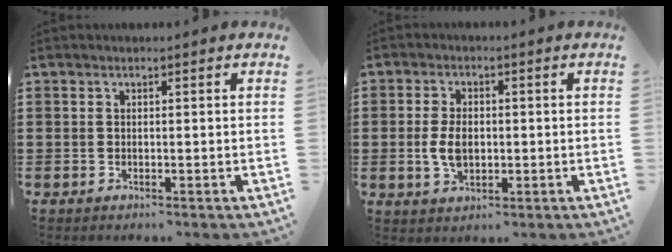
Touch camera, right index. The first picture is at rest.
{"total": 4.6, "force": [-0.4, 2.7, 3.8], "torque": [-0.088, -0.002, -0.010]}